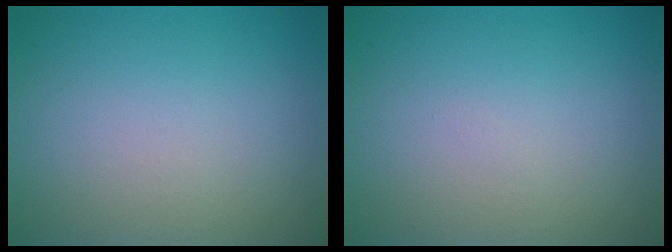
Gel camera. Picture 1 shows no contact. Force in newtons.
{"total": 0.0}